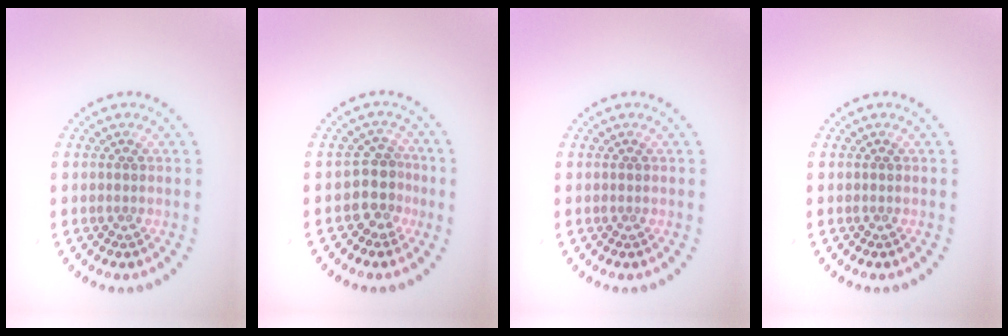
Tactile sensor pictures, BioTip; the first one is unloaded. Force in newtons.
{"total": 2.6, "press": 2.0, "slide": 1.7}
{"total": 0.0}
{"total": 0.0}